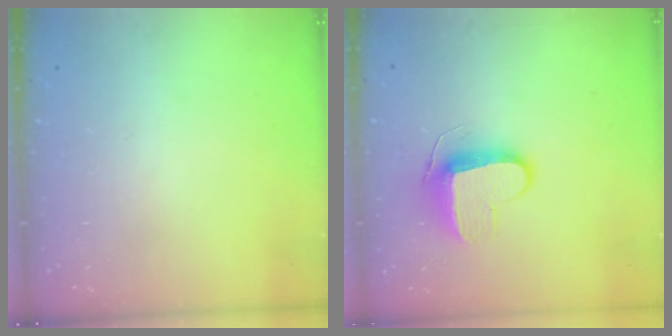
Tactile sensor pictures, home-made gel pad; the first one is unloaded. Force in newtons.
{"total": 10.0, "press": 10.0, "slide": 1.1}